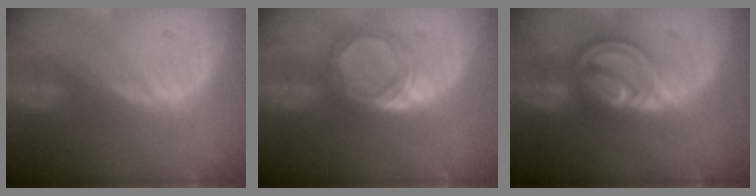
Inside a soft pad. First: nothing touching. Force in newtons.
{"total": 5.6, "press": 5.0, "slide": 2.5}
{"total": 8.5, "press": 7.1, "slide": 4.6}